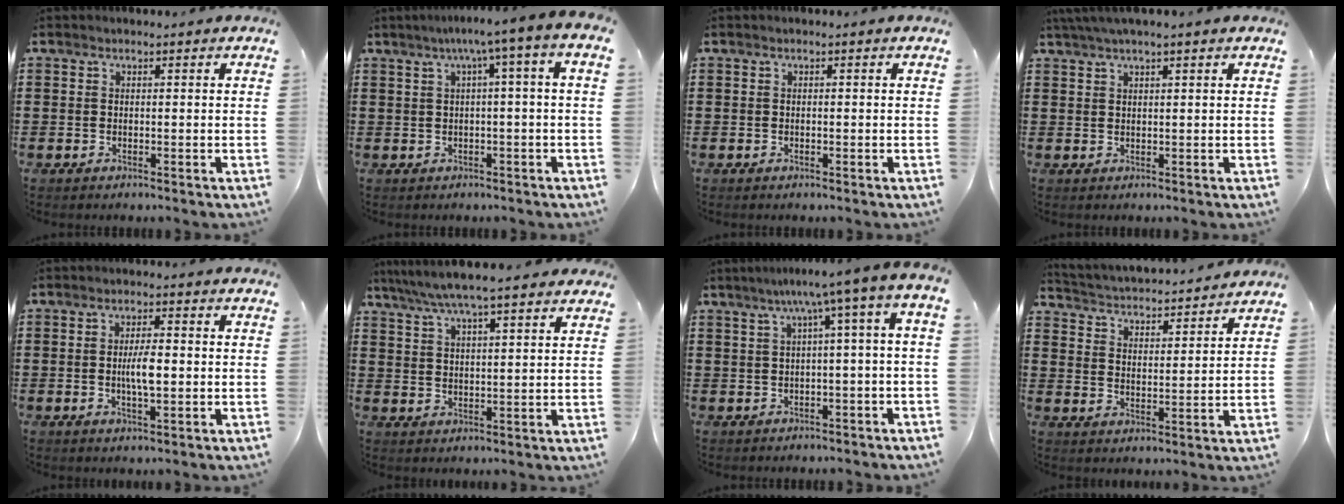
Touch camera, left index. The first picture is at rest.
{"total": 4.2, "force": [0.2, -0.5, 4.1], "torque": [-0.079, -0.003, -0.006]}
{"total": 0.0}
{"total": 2.0, "force": [1.5, 0.0, 1.3], "torque": [-0.029, 0.003, 0.029]}
{"total": 4.2, "force": [-0.3, 1.1, 4.0], "torque": [-0.074, 0.002, -0.007]}
{"total": 6.1, "force": [5.1, 0.2, 3.3], "torque": [-0.080, -0.017, 0.089]}
{"total": 5.2, "force": [0.5, -0.5, 5.2], "torque": [-0.102, -0.014, -0.002]}
{"total": 3.1, "force": [3.1, -0.1, -0.2], "torque": [-0.019, -0.031, 0.047]}